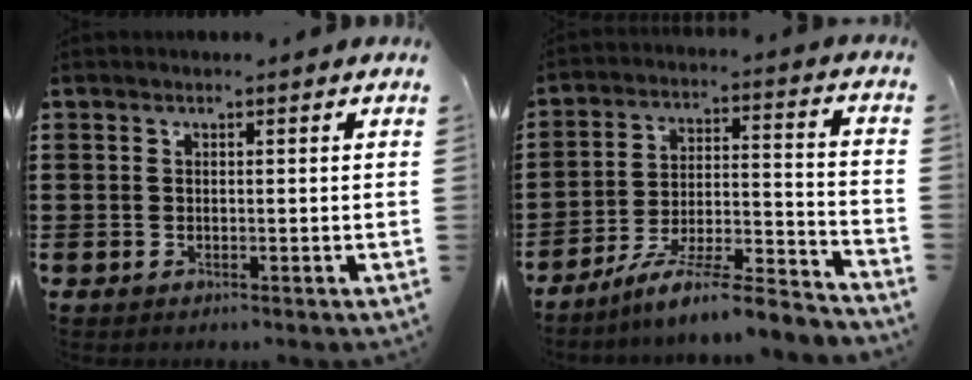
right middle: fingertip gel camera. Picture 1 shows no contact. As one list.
[{"total": 8.5, "force": [-7.5, -0.1, 4.2], "torque": [-0.069, 0.002, -0.146]}]